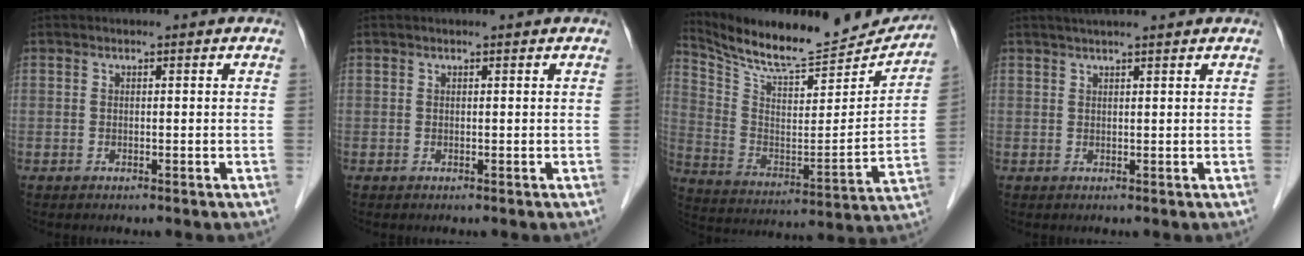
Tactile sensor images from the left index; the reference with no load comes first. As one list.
[{"total": 0.7, "force": [0.6, 0.0, 0.3], "torque": [-0.006, 0.009, 0.010]}, {"total": 22.1, "force": [20.6, 3.4, 7.4], "torque": [-0.132, -0.042, 0.311]}, {"total": 5.4, "force": [4.6, 0.1, 2.9], "torque": [-0.043, 0.028, 0.068]}]